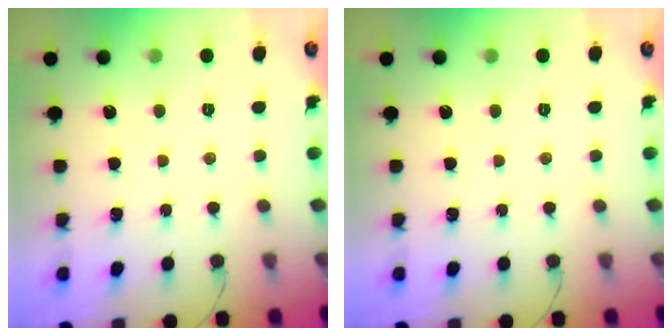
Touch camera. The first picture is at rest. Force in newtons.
{"total": 0.0}